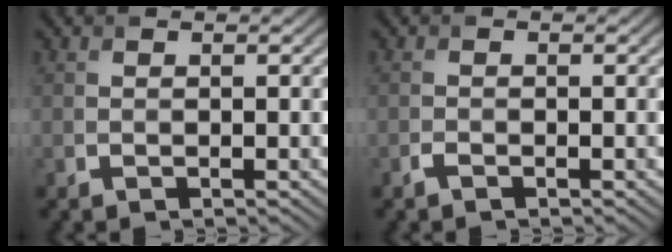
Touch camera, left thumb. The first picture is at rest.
{"total": 0.8, "force": [-0.6, 0.2, 0.5], "torque": [-0.011, 0.000, -0.013]}